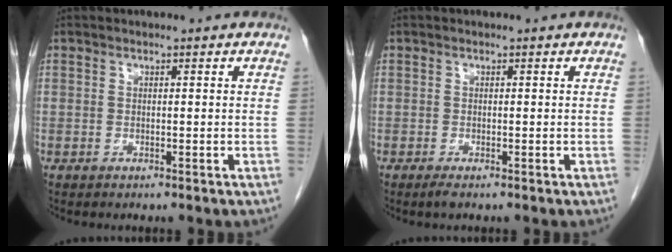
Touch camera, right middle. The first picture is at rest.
{"total": 1.0, "force": [-0.7, 0.0, 0.7], "torque": [-0.016, -0.004, -0.012]}